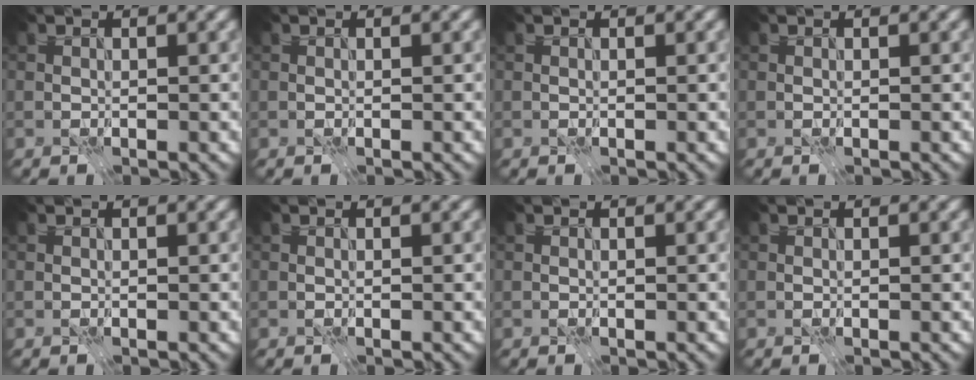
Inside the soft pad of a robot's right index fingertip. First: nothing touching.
{"total": 0.0}
{"total": 0.0}
{"total": 0.0}
{"total": 0.0}
{"total": 0.0}
{"total": 0.0}
{"total": 0.0}